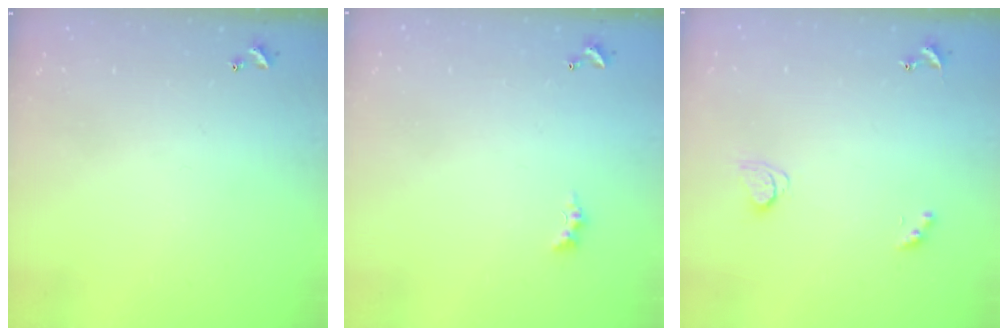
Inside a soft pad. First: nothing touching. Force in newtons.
{"total": 0.0}
{"total": 2.8, "press": 2.8, "slide": 0.6}